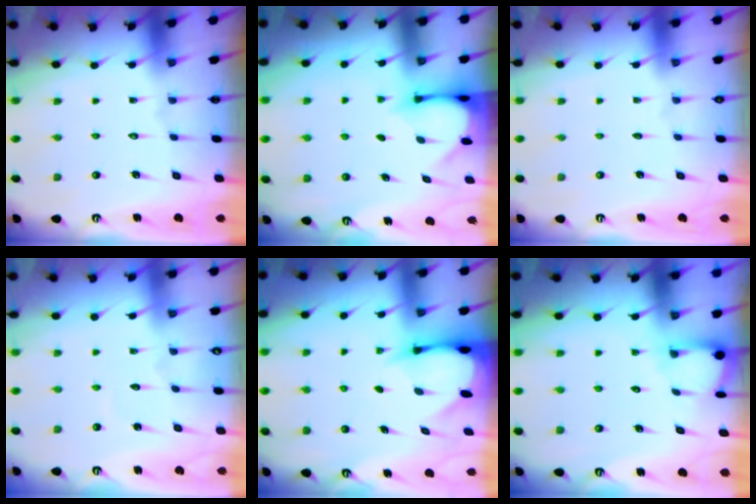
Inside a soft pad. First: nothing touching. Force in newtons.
{"total": 3.3, "press": 3.3, "slide": 0.3}
{"total": 0.0}
{"total": 2.5, "press": 2.4, "slide": 0.3}
{"total": 4.1, "press": 4.0, "slide": 0.4}
{"total": 2.8, "press": 2.8, "slide": 0.1}